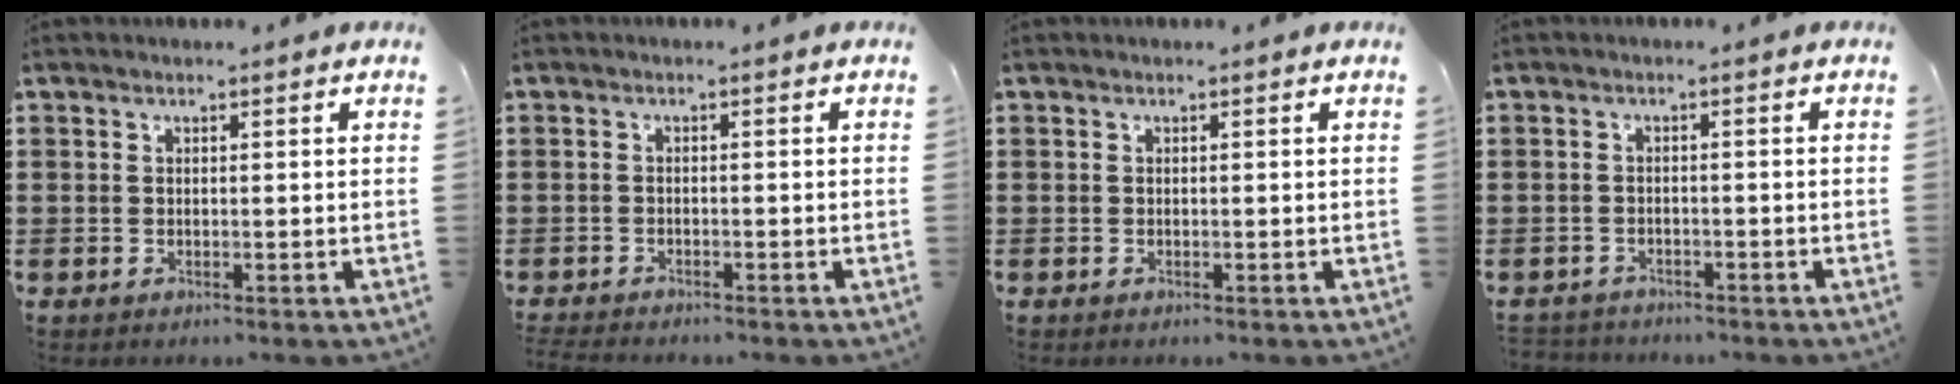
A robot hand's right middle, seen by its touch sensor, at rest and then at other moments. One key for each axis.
{"total": 1.4, "fx": -1.4, "fy": -0.1, "fz": 0.1, "tx": -0.007, "ty": -0.003, "tz": -0.029}
{"total": 0.0}
{"total": 1.9, "fx": -1.8, "fy": 0.3, "fz": -0.3, "tx": -0.001, "ty": -0.002, "tz": -0.043}